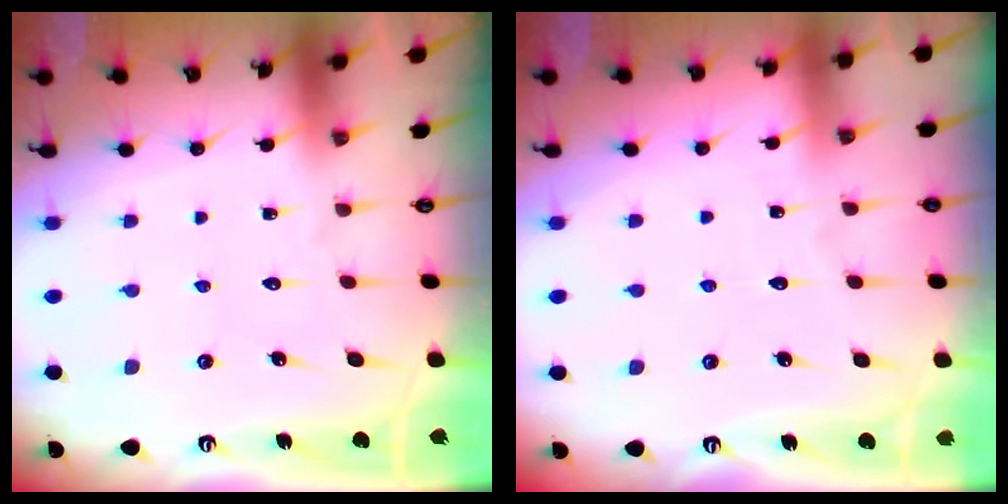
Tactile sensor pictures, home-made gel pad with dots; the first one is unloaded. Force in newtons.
{"total": 1.0, "press": 1.0, "slide": 0.2}